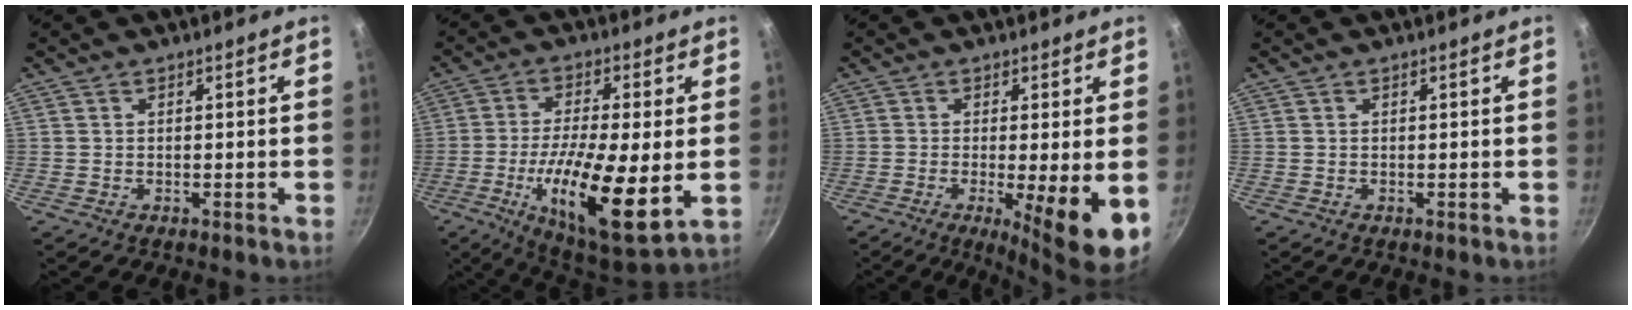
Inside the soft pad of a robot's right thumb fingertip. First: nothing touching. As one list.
[{"total": 18.5, "force": [-3.1, 5.0, 17.5], "torque": [-0.300, -0.009, -0.056]}, {"total": 9.2, "force": [-1.9, 1.1, 9.0], "torque": [-0.137, -0.012, -0.024]}, {"total": 0.0}]